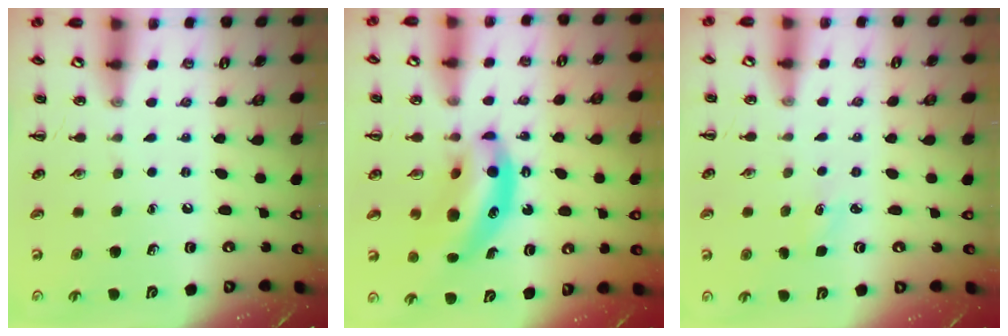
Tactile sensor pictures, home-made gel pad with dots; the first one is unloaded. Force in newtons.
{"total": 11.5, "press": 11.2, "slide": 2.9}
{"total": 1.4, "press": 1.3, "slide": 0.4}